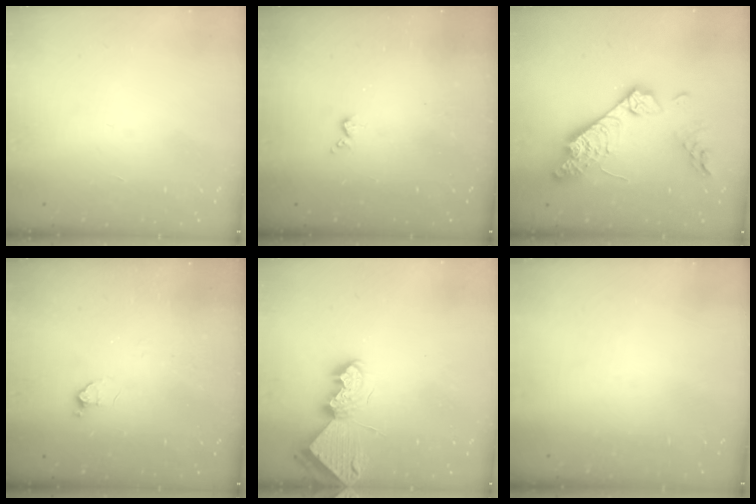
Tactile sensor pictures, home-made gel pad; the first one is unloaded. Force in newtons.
{"total": 3.4, "press": 3.4, "slide": 0.5}
{"total": 18.9, "press": 18.9, "slide": 1.3}
{"total": 4.4, "press": 4.4, "slide": 0.8}
{"total": 8.3, "press": 8.3, "slide": 0.3}
{"total": 0.0}